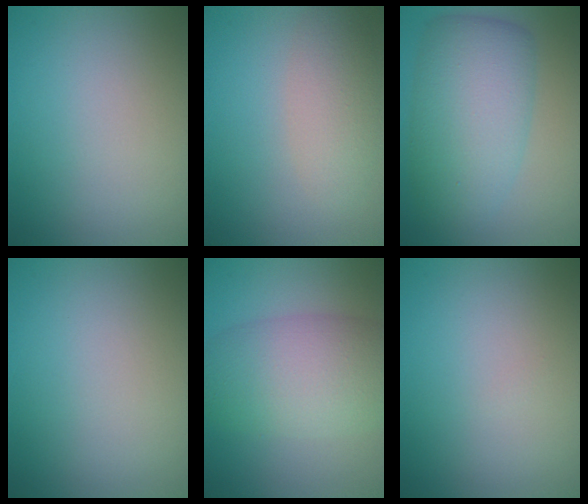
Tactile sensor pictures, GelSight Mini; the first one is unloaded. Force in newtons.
{"total": 3.1, "press": 3.1, "slide": 0.1}
{"total": 7.7, "press": 7.7, "slide": 0.1}
{"total": 0.0}
{"total": 7.6, "press": 7.5, "slide": 0.6}
{"total": 0.0}